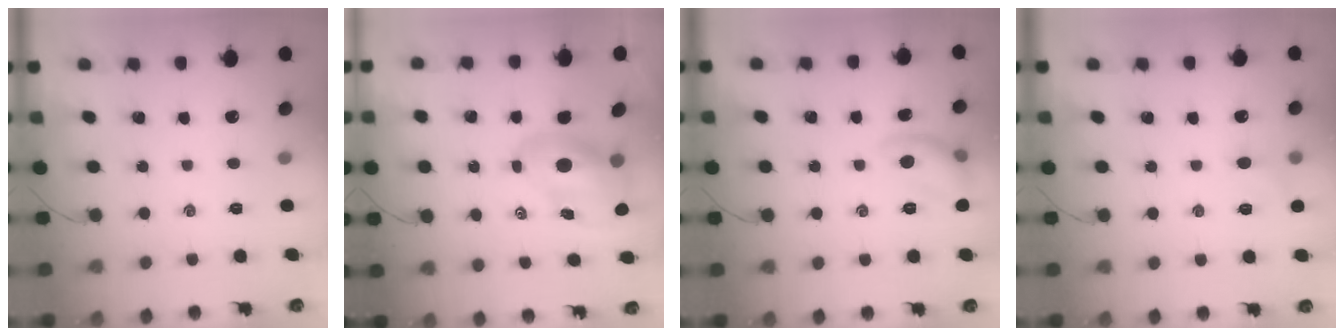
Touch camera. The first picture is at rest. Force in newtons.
{"total": 10.0, "press": 9.6, "slide": 3.1}
{"total": 8.9, "press": 8.8, "slide": 1.3}
{"total": 5.8, "press": 5.6, "slide": 1.8}